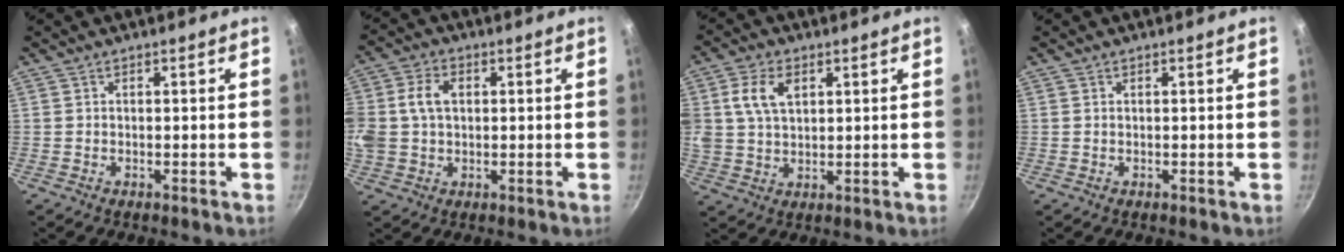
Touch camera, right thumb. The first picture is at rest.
{"total": 11.3, "force": [1.6, 8.3, 7.4], "torque": [-0.161, 0.025, 0.025]}
{"total": 8.5, "force": [2.9, 5.4, 5.9], "torque": [-0.104, 0.001, 0.052]}
{"total": 0.0}